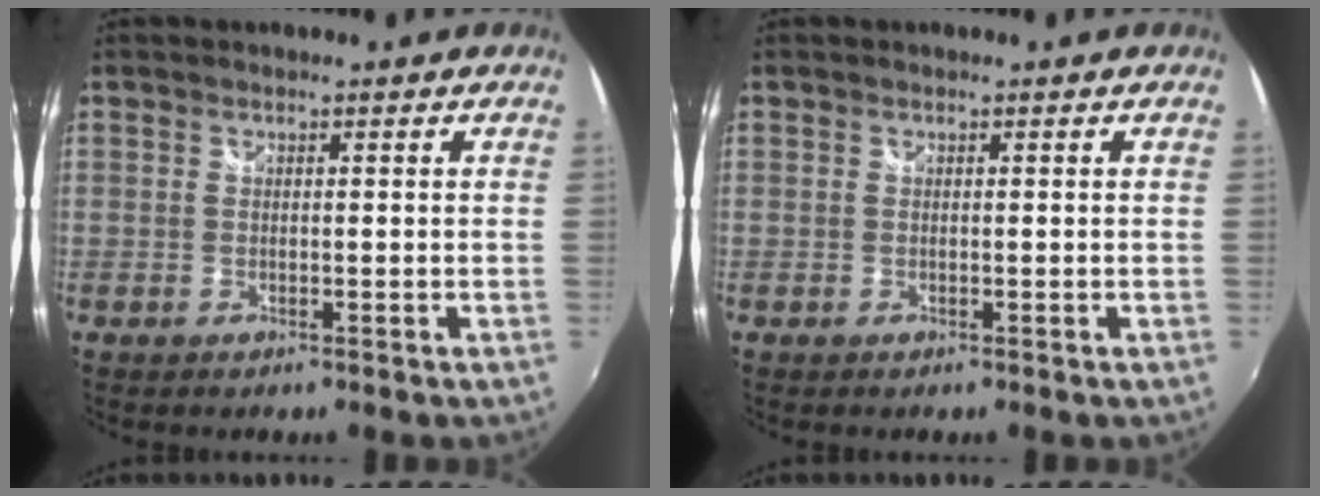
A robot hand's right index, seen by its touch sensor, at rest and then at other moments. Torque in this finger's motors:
{"motor_torque": [0.04, 0.06, -0.04, -0.01]}